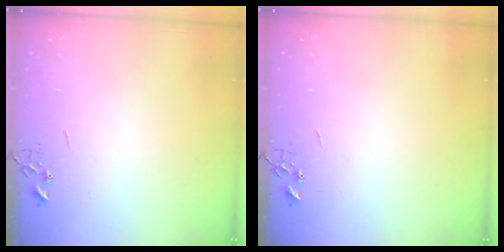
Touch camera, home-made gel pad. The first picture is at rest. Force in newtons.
{"total": 0.0}